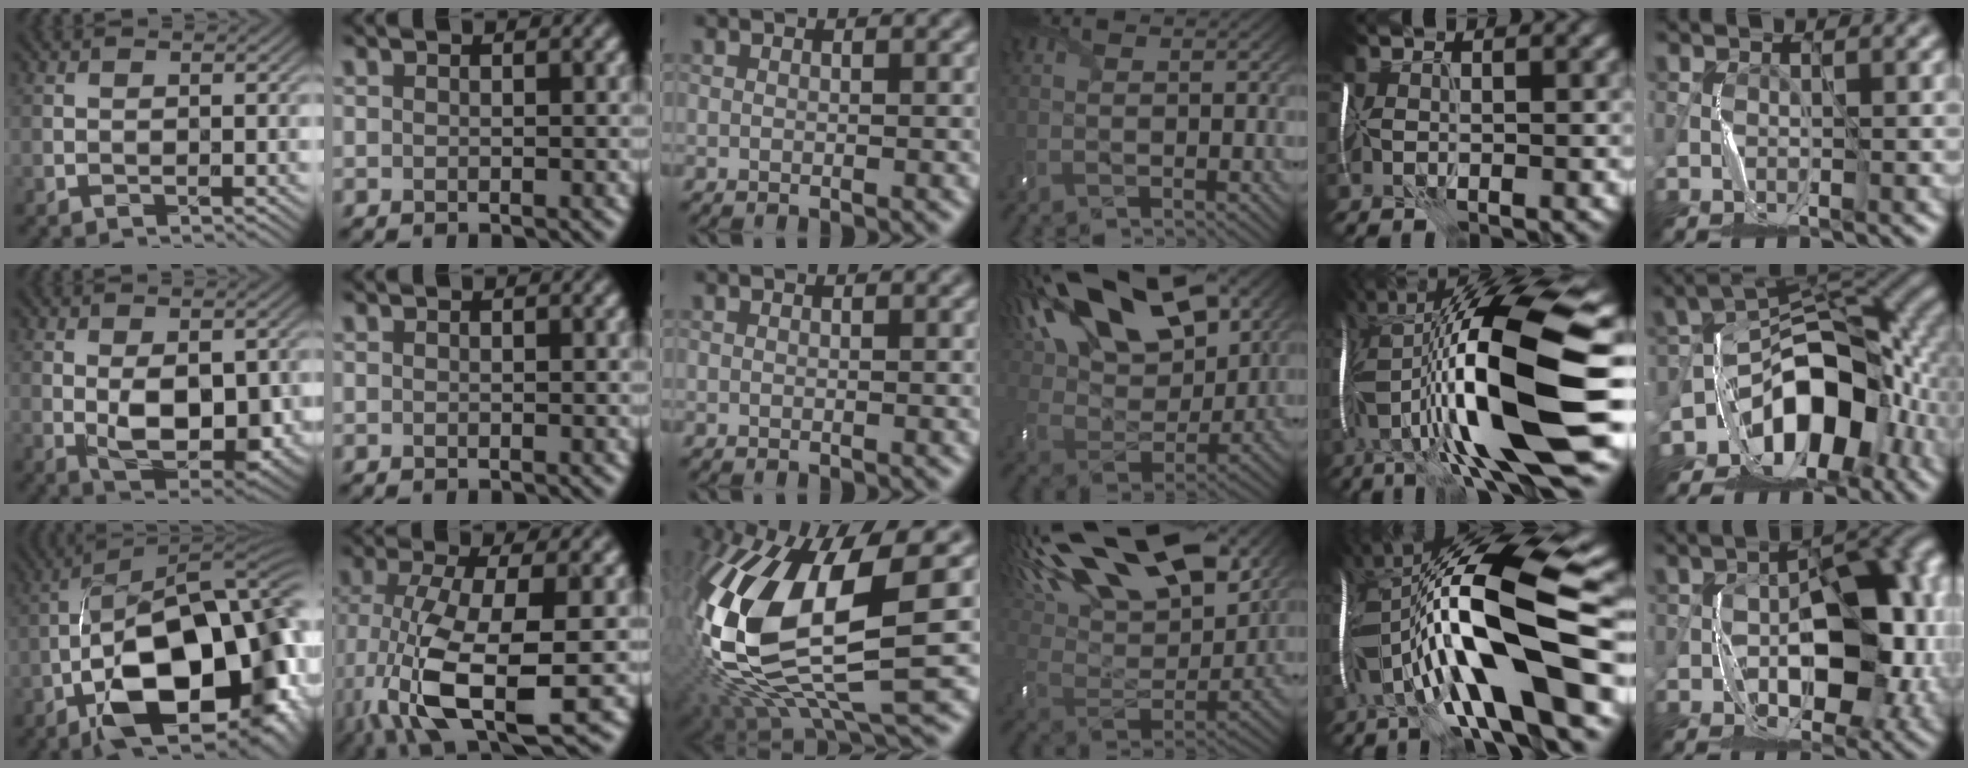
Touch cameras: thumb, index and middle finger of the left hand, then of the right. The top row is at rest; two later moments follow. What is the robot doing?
{"motion": "wrap", "object": "thread"}